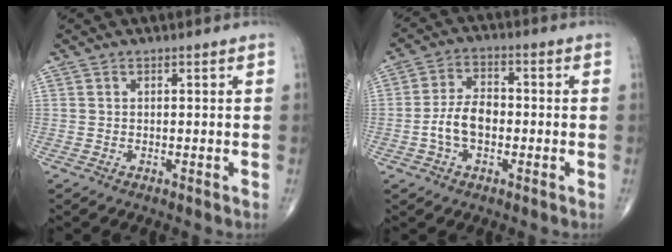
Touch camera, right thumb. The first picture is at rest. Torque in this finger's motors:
{"motor_torque": [0.14, 0.01, 0.66, -0.21, 0.20]}